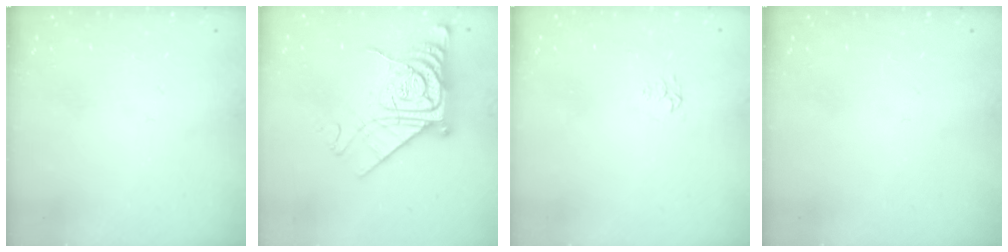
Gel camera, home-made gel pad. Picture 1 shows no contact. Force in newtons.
{"total": 17.5, "press": 17.3, "slide": 2.1}
{"total": 3.7, "press": 3.7, "slide": 0.4}
{"total": 0.0}